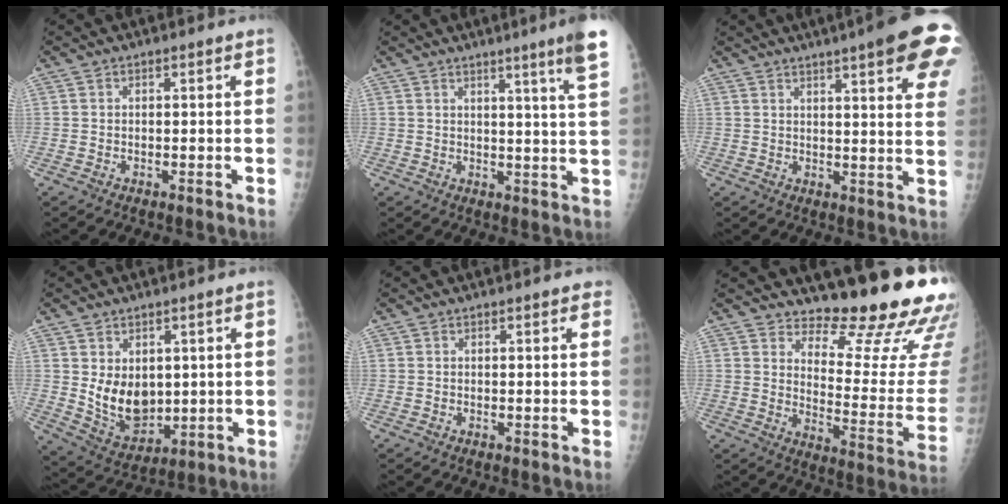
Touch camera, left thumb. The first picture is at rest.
{"total": 9.2, "force": [5.8, -1.1, 7.1], "torque": [-0.092, -0.033, 0.064]}
{"total": 19.4, "force": [12.0, 3.1, 14.9], "torque": [-0.176, -0.027, 0.135]}
{"total": 9.5, "force": [1.4, 6.6, 6.7], "torque": [-0.079, -0.026, 0.051]}
{"total": 1.6, "force": [1.1, 0.3, 1.1], "torque": [-0.011, 0.003, 0.010]}
{"total": 19.0, "force": [16.7, 3.8, 8.2], "torque": [-0.066, -0.173, 0.212]}